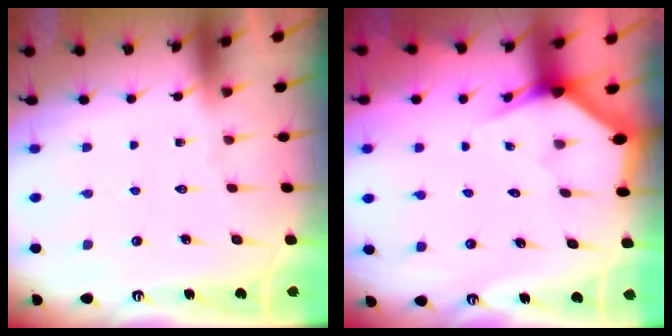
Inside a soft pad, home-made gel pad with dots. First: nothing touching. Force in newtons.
{"total": 2.7, "press": 2.7, "slide": 0.1}